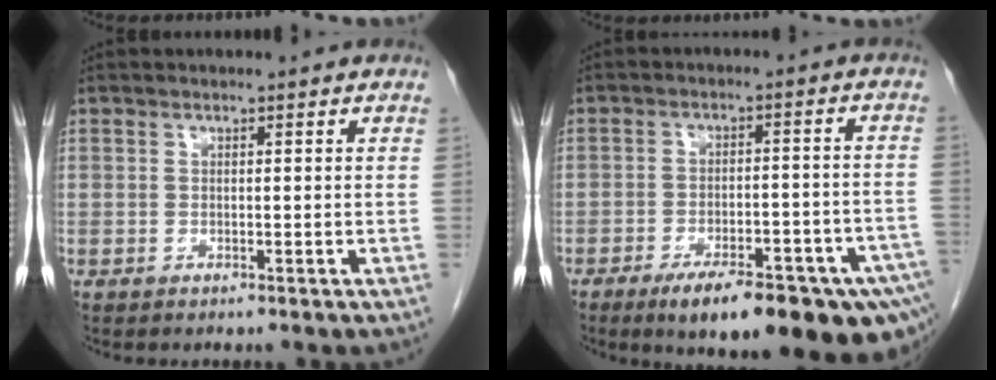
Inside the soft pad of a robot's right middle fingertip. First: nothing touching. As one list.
[{"total": 18.9, "force": [-12.6, 4.1, 13.5], "torque": [-0.131, 0.003, -0.171]}]